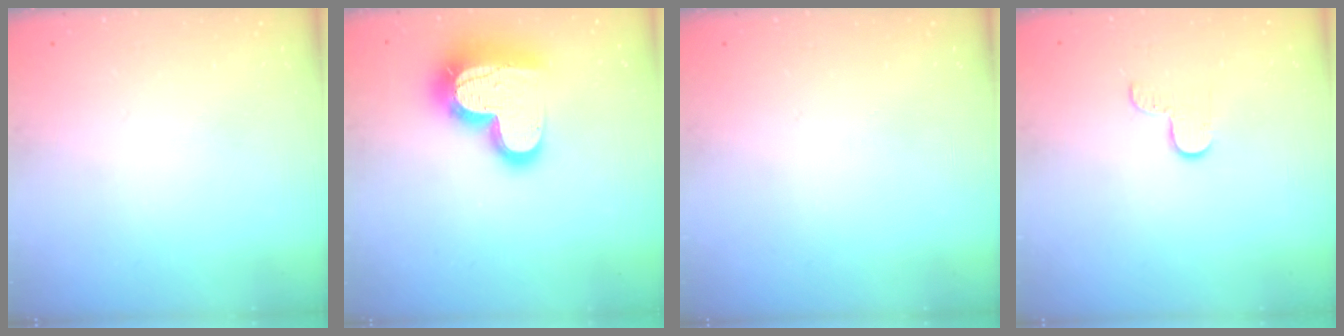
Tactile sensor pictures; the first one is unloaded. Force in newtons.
{"total": 21.1, "press": 21.0, "slide": 1.9}
{"total": 0.0}
{"total": 3.8, "press": 3.8, "slide": 0.4}